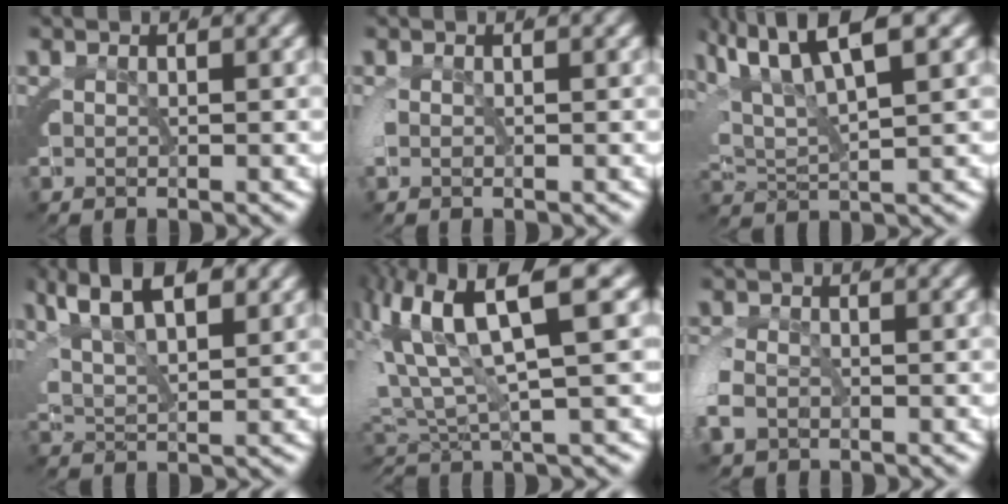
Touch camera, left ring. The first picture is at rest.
{"total": 0.6, "force": [-0.4, 0.5, 0.0], "torque": [-0.015, -0.006, -0.004]}
{"total": 7.6, "force": [3.8, 4.2, 5.1], "torque": [-0.109, 0.010, 0.057]}
{"total": 7.0, "force": [3.8, 4.0, 4.3], "torque": [-0.079, 0.015, 0.052]}
{"total": 8.9, "force": [2.3, 5.3, 6.8], "torque": [-0.142, 0.007, 0.031]}
{"total": 2.3, "force": [-1.3, 1.8, 0.4], "torque": [-0.021, -0.004, -0.024]}